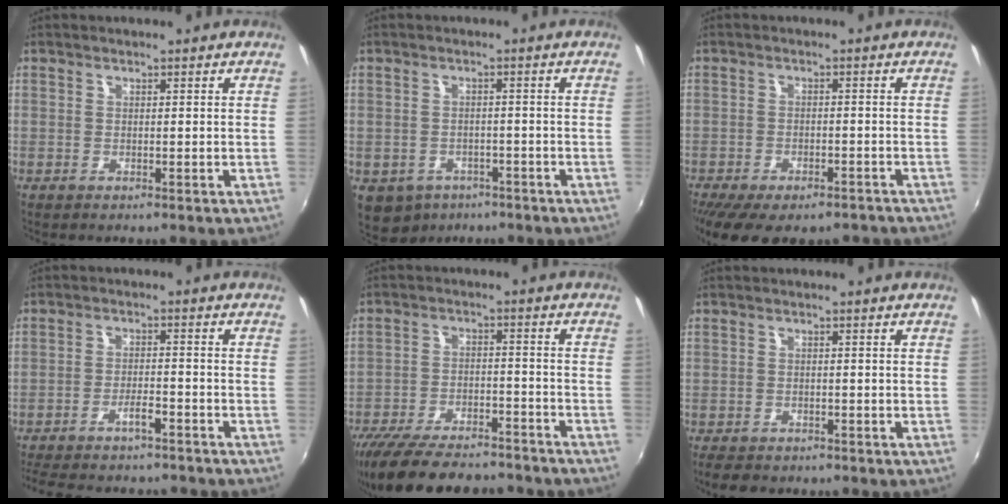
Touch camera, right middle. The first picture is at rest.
{"total": 8.2, "force": [-4.9, 5.9, 2.9], "torque": [-0.079, -0.016, -0.062]}
{"total": 13.5, "force": [-10.3, 5.2, 7.0], "torque": [-0.150, -0.039, -0.147]}
{"total": 12.0, "force": [-10.4, 3.0, 5.1], "torque": [-0.120, -0.003, -0.157]}
{"total": 22.1, "force": [-18.8, 5.9, 9.9], "torque": [-0.201, -0.029, -0.272]}
{"total": 4.0, "force": [-3.3, 1.9, 1.4], "torque": [-0.040, -0.013, -0.056]}